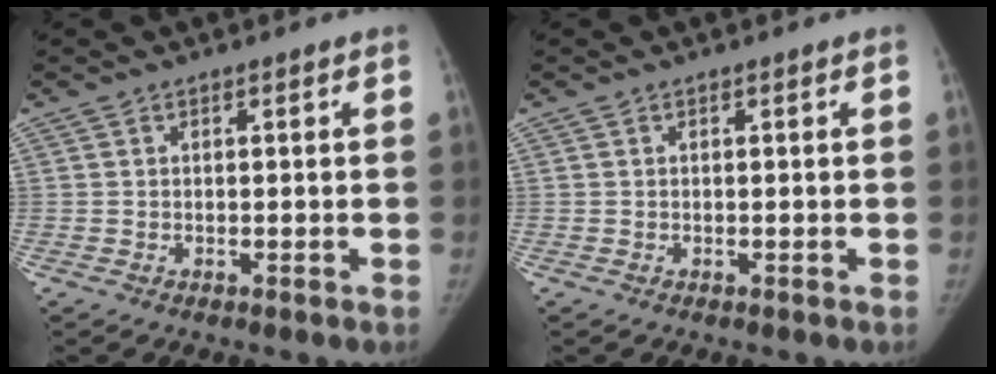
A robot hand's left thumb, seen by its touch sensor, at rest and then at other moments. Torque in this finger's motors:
{"motor_torque": [-0.05, -0.01, 0.04, -0.20, 0.00]}